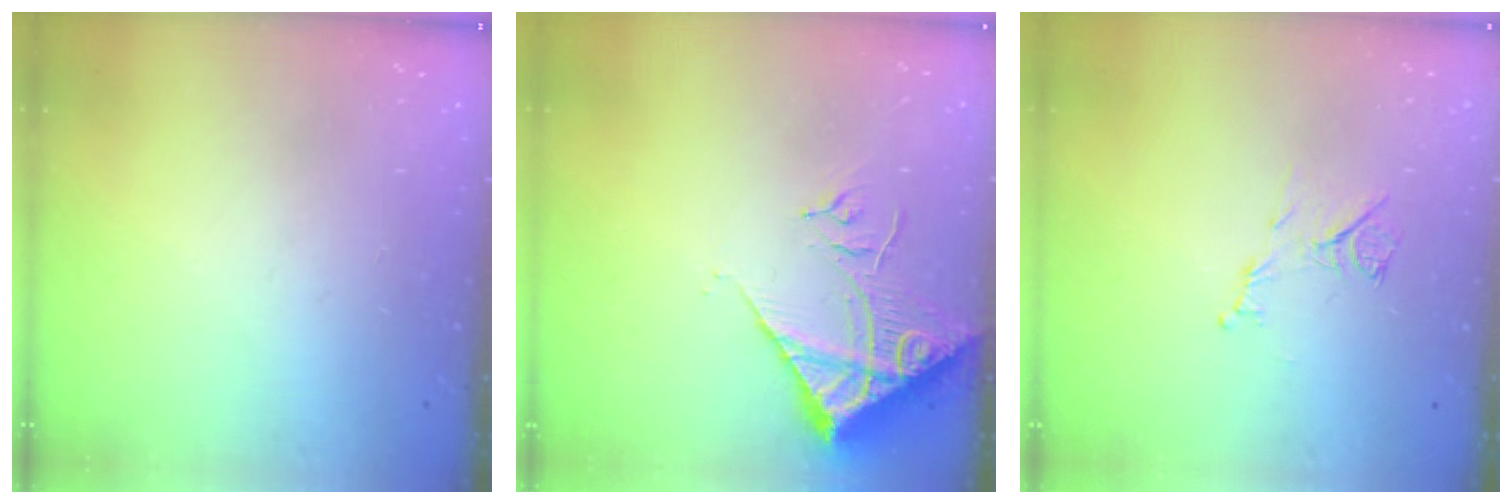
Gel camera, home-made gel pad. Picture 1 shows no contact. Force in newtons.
{"total": 11.7, "press": 11.6, "slide": 1.5}
{"total": 7.2, "press": 7.1, "slide": 0.8}